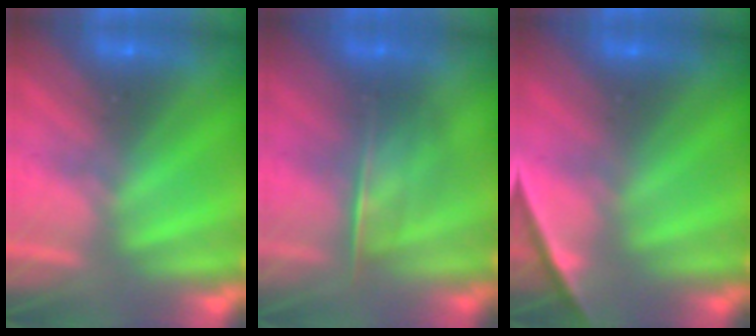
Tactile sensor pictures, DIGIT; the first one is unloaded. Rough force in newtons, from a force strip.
{"total": 2.1}
{"total": 2.2}